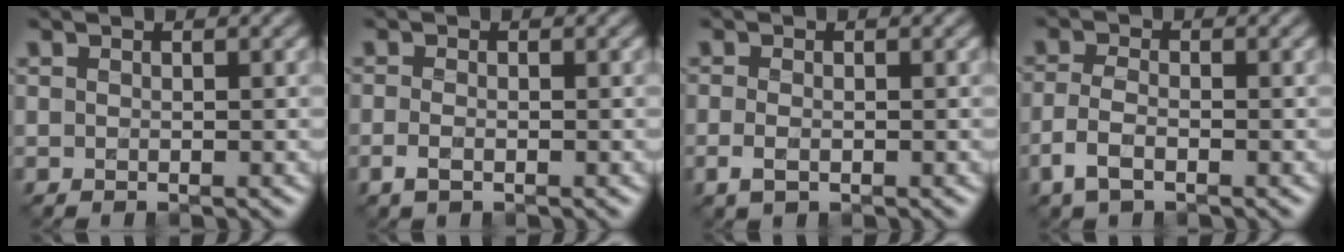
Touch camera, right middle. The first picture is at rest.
{"total": 1.4, "force": [-0.6, 0.6, 1.0], "torque": [-0.025, -0.005, -0.015]}
{"total": 1.6, "force": [-0.6, 0.9, 1.2], "torque": [-0.030, -0.007, -0.013]}
{"total": 2.8, "force": [-1.5, 1.2, 2.1], "torque": [-0.050, -0.001, -0.036]}